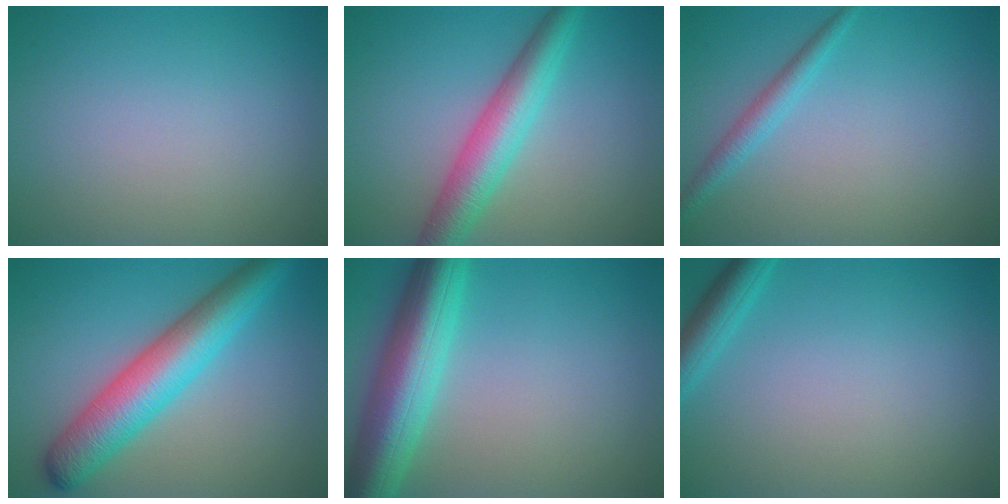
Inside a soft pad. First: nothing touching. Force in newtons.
{"total": 5.4, "press": 5.4, "slide": 0.0}
{"total": 1.9, "press": 1.9, "slide": 0.1}
{"total": 7.4, "press": 7.4, "slide": 0.1}
{"total": 8.5, "press": 8.5, "slide": 0.4}
{"total": 2.6, "press": 2.6, "slide": 0.2}